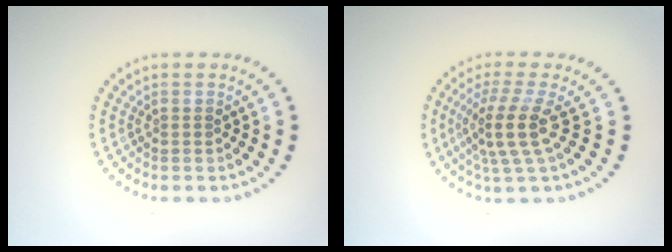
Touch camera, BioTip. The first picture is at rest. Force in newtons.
{"total": 3.8, "press": 2.7, "slide": 2.7}